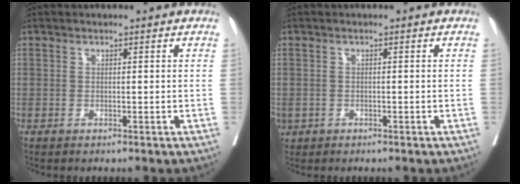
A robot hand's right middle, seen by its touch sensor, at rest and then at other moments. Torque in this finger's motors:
{"motor_torque": [0.74, 0.17, 1.06, 0.21]}